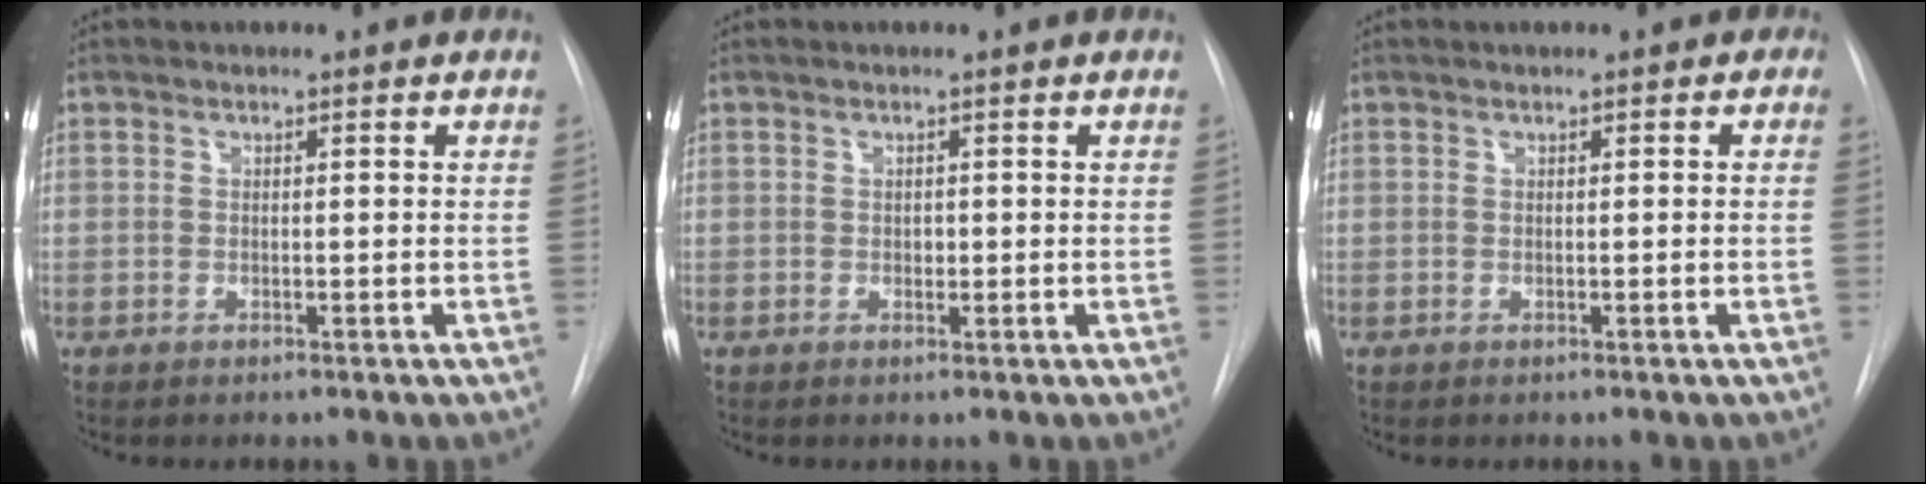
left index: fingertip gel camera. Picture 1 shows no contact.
{"total": 0.6, "force": [-0.4, 0.4, 0.3], "torque": [-0.002, -0.004, -0.006]}
{"total": 0.7, "force": [-0.1, 0.5, 0.4], "torque": [0.003, 0.001, -0.007]}